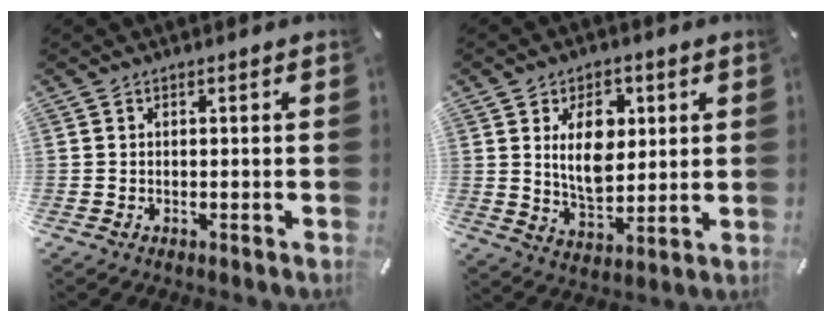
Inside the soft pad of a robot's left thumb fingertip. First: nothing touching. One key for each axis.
{"total": 11.9, "fx": 3.3, "fy": 7.8, "fz": 8.3, "tx": -0.139, "ty": -0.003, "tz": 0.054}